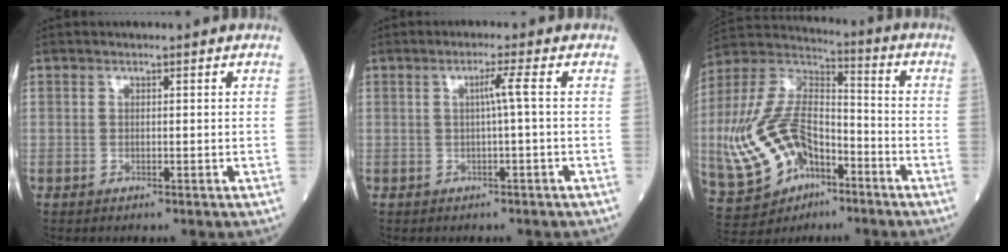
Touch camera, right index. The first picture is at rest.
{"total": 2.2, "force": [-0.1, -0.7, 2.0], "torque": [-0.035, 0.002, -0.001]}
{"total": 18.2, "force": [-6.1, 10.8, 13.4], "torque": [-0.304, 0.021, -0.103]}